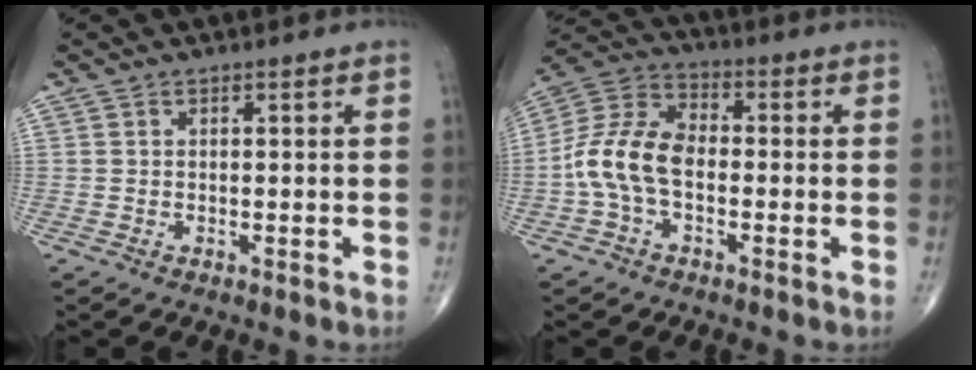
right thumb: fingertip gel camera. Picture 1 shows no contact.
{"total": 11.4, "force": [-2.1, 7.0, 8.7], "torque": [-0.171, 0.037, -0.051]}